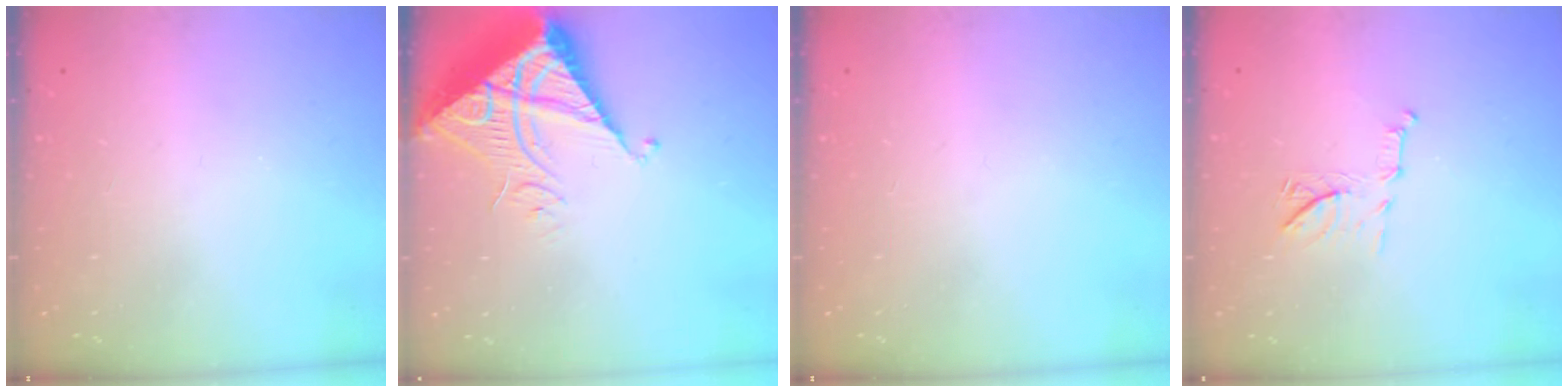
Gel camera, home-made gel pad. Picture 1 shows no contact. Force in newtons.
{"total": 9.8, "press": 9.8, "slide": 1.0}
{"total": 0.0}
{"total": 8.6, "press": 8.5, "slide": 1.1}